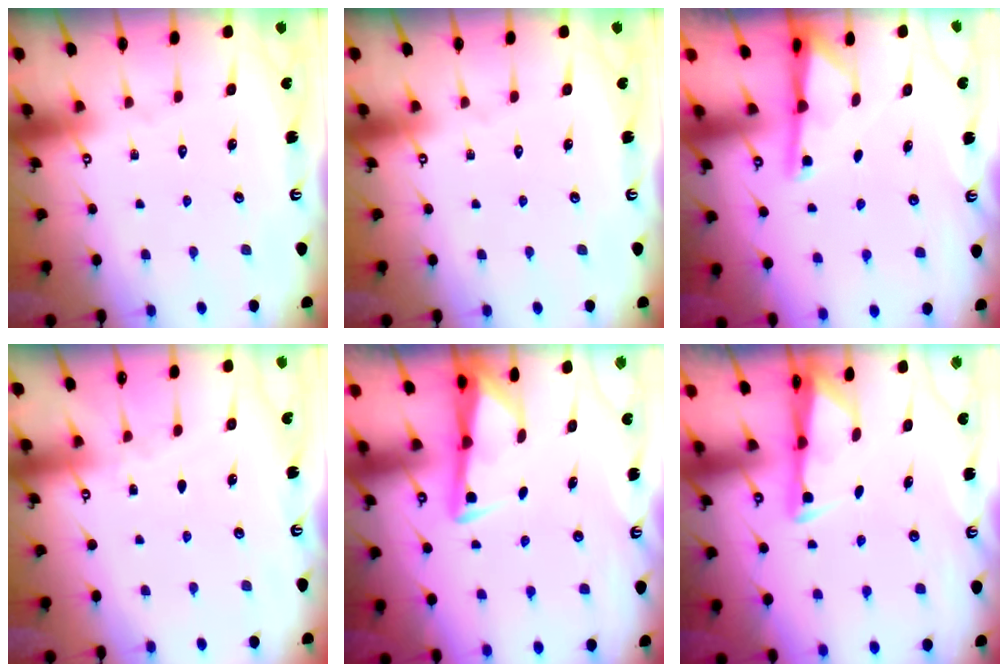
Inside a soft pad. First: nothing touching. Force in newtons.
{"total": 0.0}
{"total": 3.0, "press": 2.9, "slide": 0.6}
{"total": 2.7, "press": 2.6, "slide": 0.3}
{"total": 3.1, "press": 3.1, "slide": 0.3}
{"total": 2.9, "press": 2.9, "slide": 0.4}